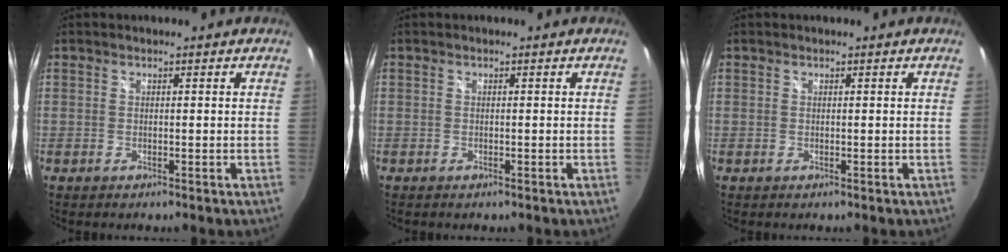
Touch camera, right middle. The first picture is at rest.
{"total": 0.5, "force": [-0.5, 0.2, 0.2], "torque": [-0.004, -0.003, -0.009]}
{"total": 0.0}